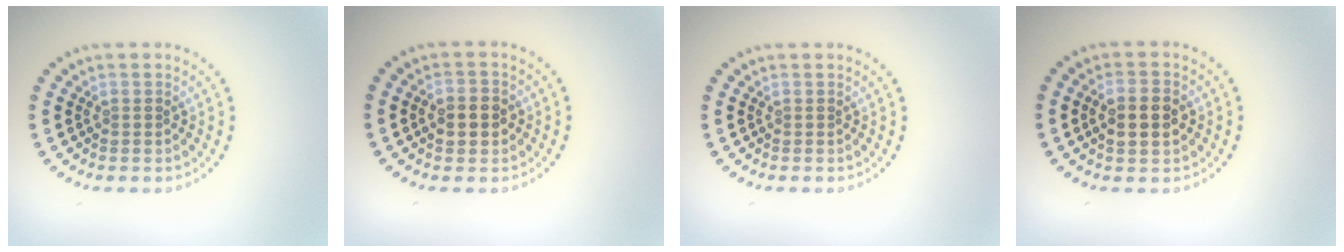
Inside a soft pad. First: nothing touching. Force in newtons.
{"total": 2.7, "press": 2.7, "slide": 0.5}
{"total": 0.0}
{"total": 3.1, "press": 3.1, "slide": 0.3}